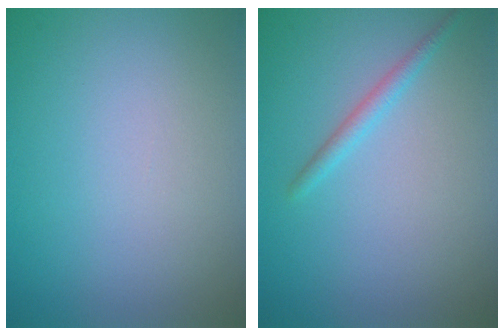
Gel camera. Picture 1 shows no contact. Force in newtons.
{"total": 1.4, "press": 1.4, "slide": 0.0}